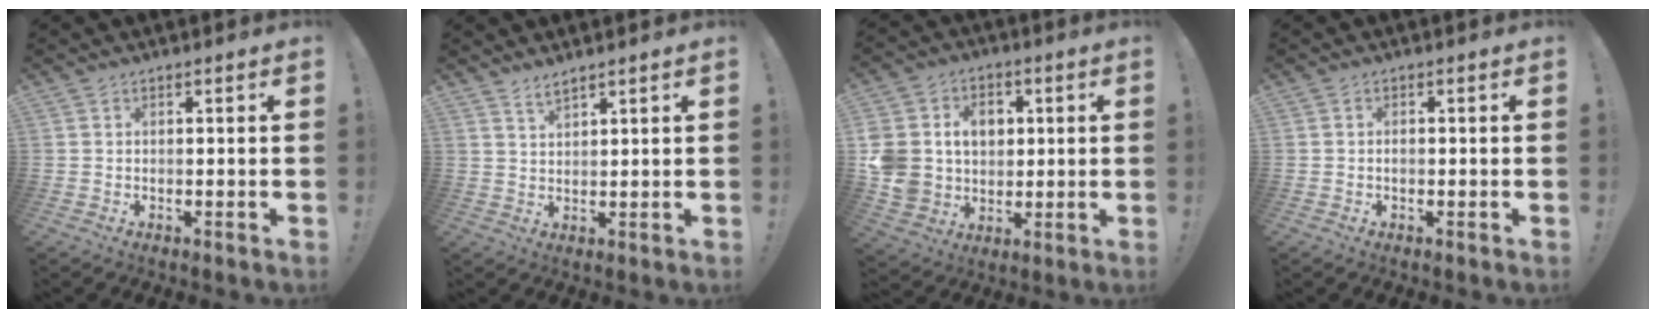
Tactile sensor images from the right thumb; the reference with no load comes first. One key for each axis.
{"total": 2.9, "fx": 2.6, "fy": 0.4, "fz": 1.2, "tx": -0.010, "ty": -0.022, "tz": 0.045}
{"total": 13.3, "fx": 2.3, "fy": 11.7, "fz": 6.0, "tx": -0.109, "ty": -0.009, "tz": 0.052}
{"total": 0.8, "fx": -0.4, "fy": 0.5, "fz": 0.5, "tx": -0.014, "ty": 0.003, "tz": -0.007}